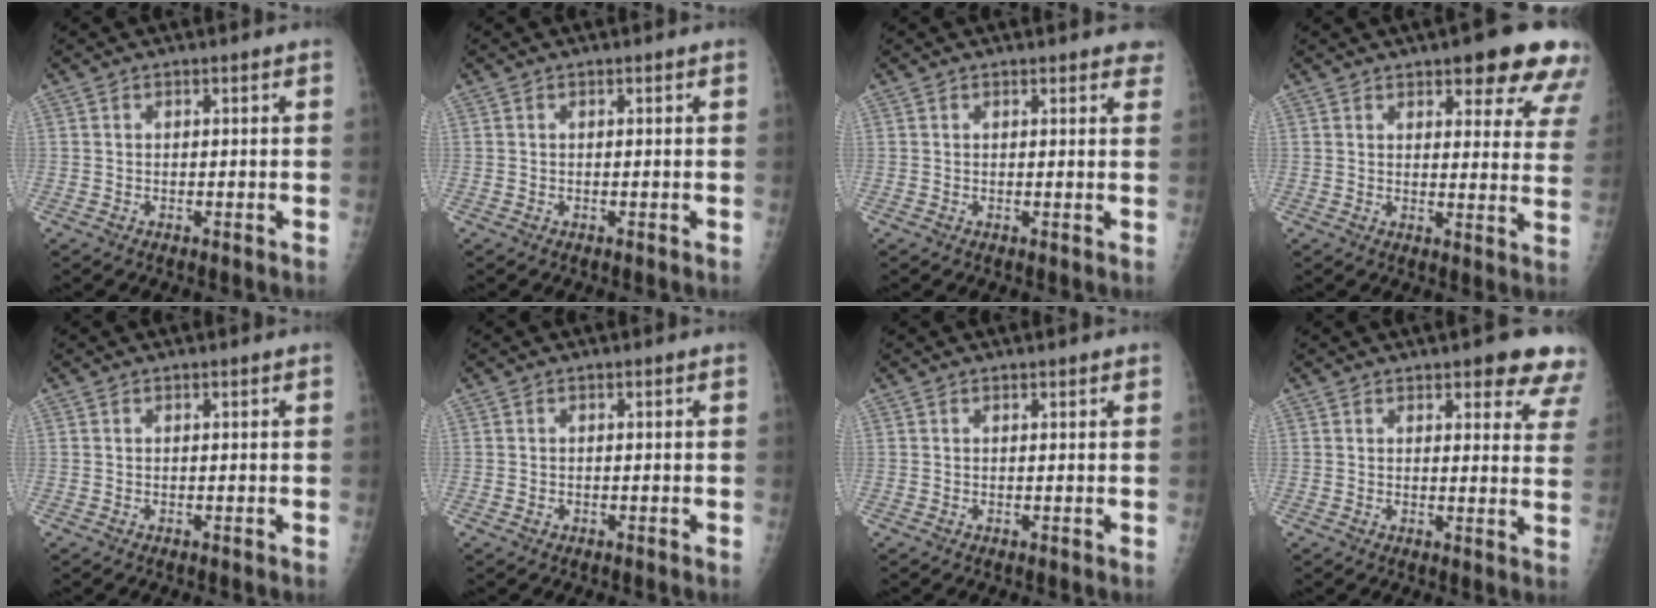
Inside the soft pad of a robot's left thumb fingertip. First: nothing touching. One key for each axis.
{"total": 0.0}
{"total": 2.8, "fx": 2.3, "fy": 1.1, "fz": 1.1, "tx": 0.012, "ty": -0.004, "tz": 0.015}
{"total": 15.6, "fx": 9.9, "fy": 5.2, "fz": 10.9, "tx": -0.089, "ty": -0.039, "tz": 0.109}
{"total": 0.0}
{"total": 0.6, "fx": -0.3, "fy": 0.5, "fz": 0.1, "tx": 0.002, "ty": 0.003, "tz": -0.004}
{"total": 0.6, "fx": 0.4, "fy": 0.2, "fz": 0.3, "tx": -0.006, "ty": -0.002, "tz": 0.004}
{"total": 10.2, "fx": 7.6, "fy": 3.3, "fz": 6.0, "tx": -0.028, "ty": -0.033, "tz": 0.070}